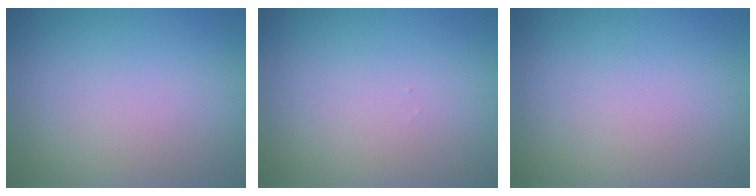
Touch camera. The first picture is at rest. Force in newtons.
{"total": 0.0}
{"total": 0.0}